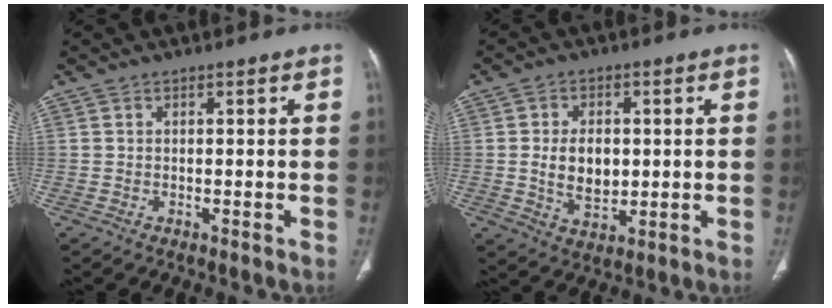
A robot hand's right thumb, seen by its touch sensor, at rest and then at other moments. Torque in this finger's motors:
{"motor_torque": [-0.24, 0.42, 0.58, 0.36, 0.06]}